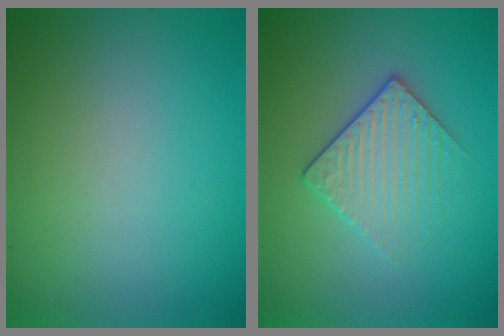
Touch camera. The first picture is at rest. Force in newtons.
{"total": 2.9, "press": 2.6, "slide": 1.2}